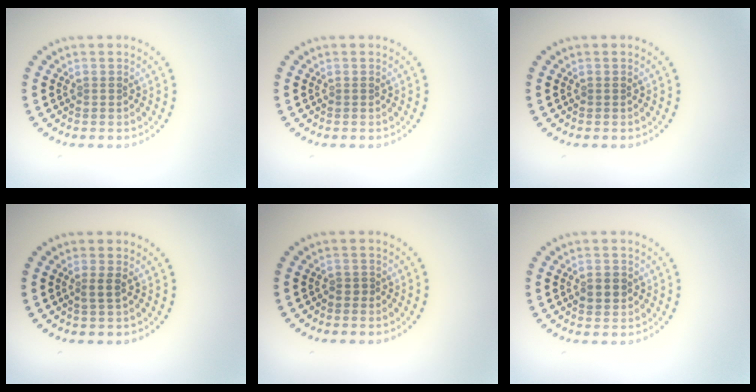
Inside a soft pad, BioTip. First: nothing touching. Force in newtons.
{"total": 0.0}
{"total": 0.0}
{"total": 1.3, "press": 0.9, "slide": 0.9}
{"total": 0.6, "press": 0.4, "slide": 0.5}
{"total": 2.1, "press": 2.1, "slide": 0.5}